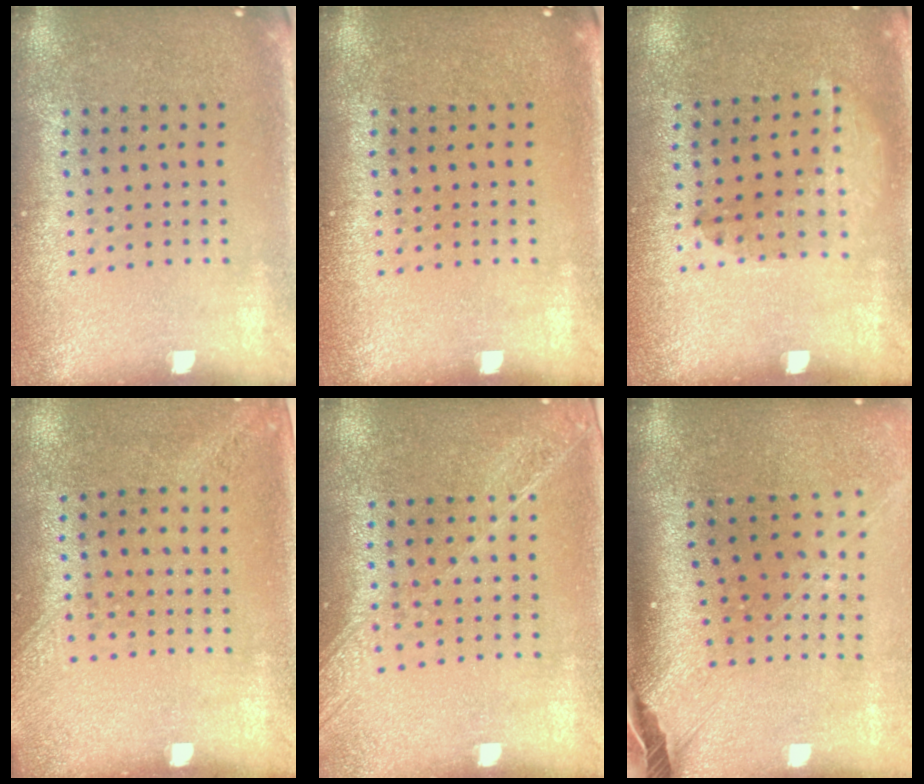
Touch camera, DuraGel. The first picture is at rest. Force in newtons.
{"total": 0.0}
{"total": 1.4, "press": 0.9, "slide": 1.0}
{"total": 1.4, "press": 1.1, "slide": 0.9}
{"total": 1.5, "press": 1.4, "slide": 0.5}
{"total": 2.7, "press": 2.0, "slide": 1.9}